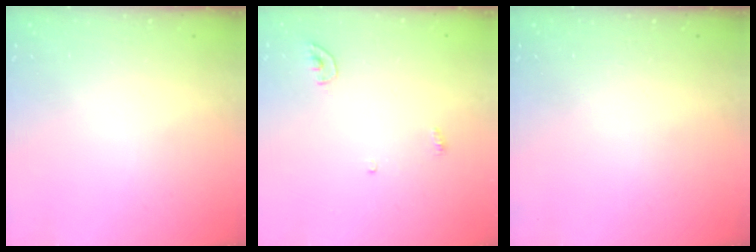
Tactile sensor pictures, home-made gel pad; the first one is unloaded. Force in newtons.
{"total": 3.4, "press": 3.4, "slide": 0.3}
{"total": 0.0}